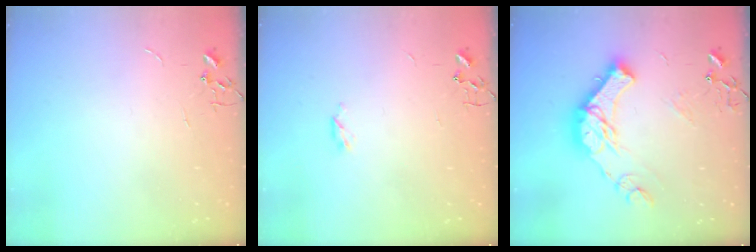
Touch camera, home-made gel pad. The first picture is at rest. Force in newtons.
{"total": 3.3, "press": 3.2, "slide": 0.6}
{"total": 19.2, "press": 19.1, "slide": 1.5}